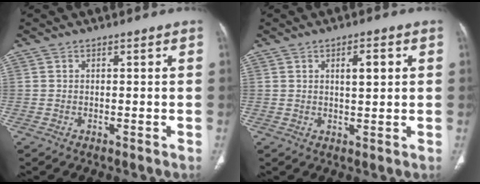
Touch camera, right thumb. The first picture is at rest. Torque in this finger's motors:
{"motor_torque": [0.07, -0.17, 0.62, 0.26, 0.03]}